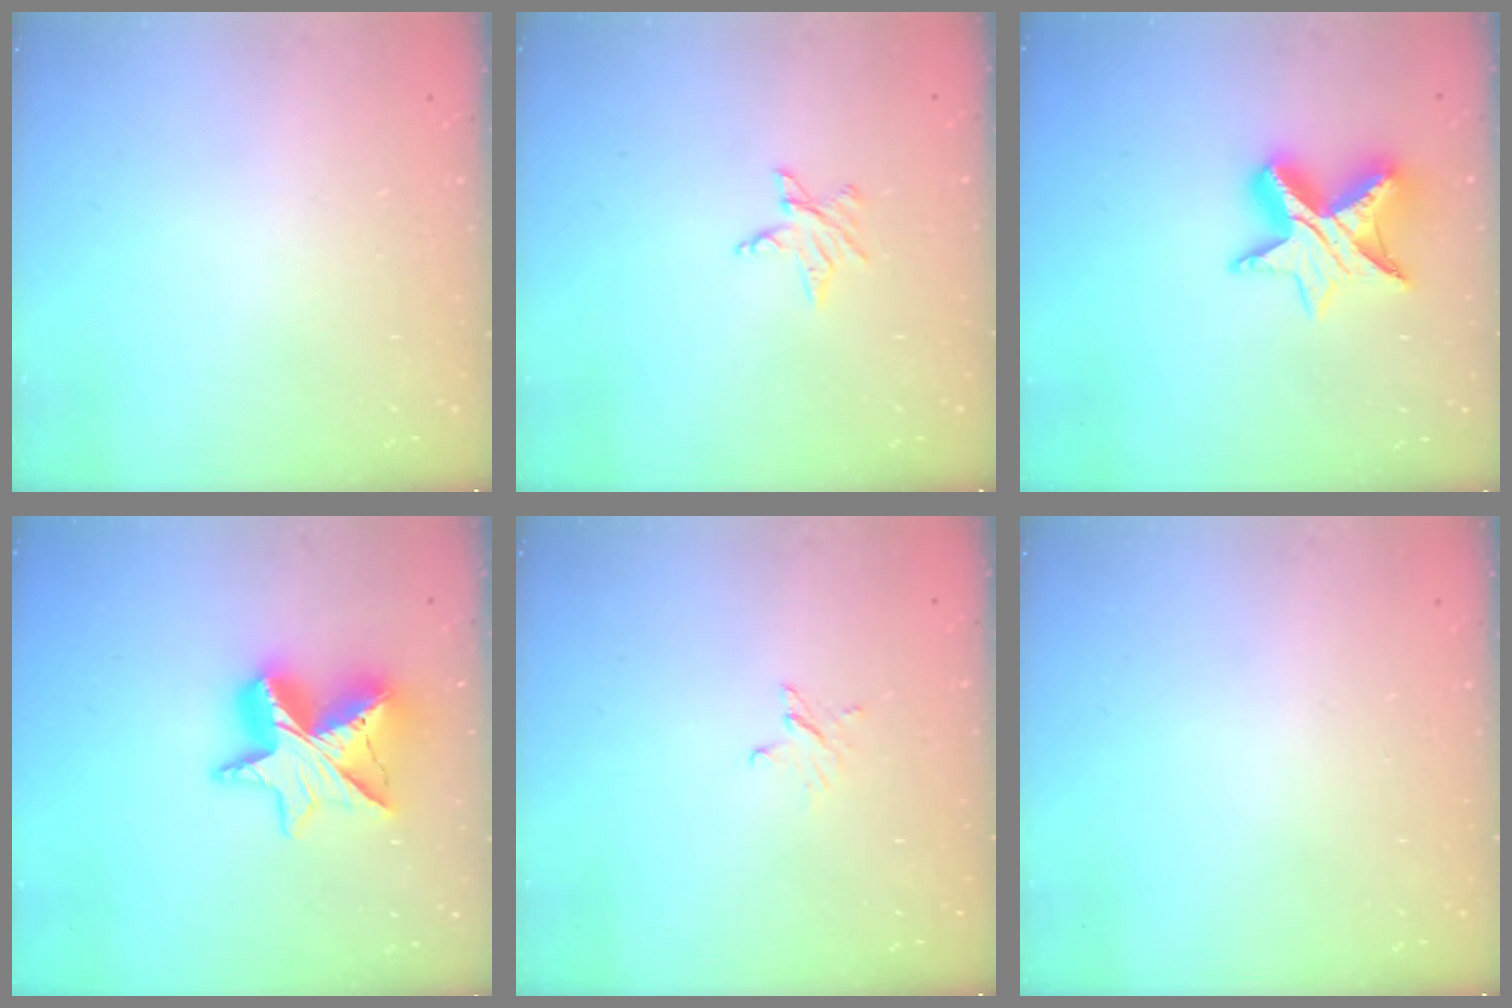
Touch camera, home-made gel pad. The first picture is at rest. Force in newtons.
{"total": 3.8, "press": 3.8, "slide": 0.4}
{"total": 11.4, "press": 11.4, "slide": 0.7}
{"total": 14.6, "press": 14.6, "slide": 1.3}
{"total": 2.4, "press": 2.4, "slide": 0.2}
{"total": 0.0}